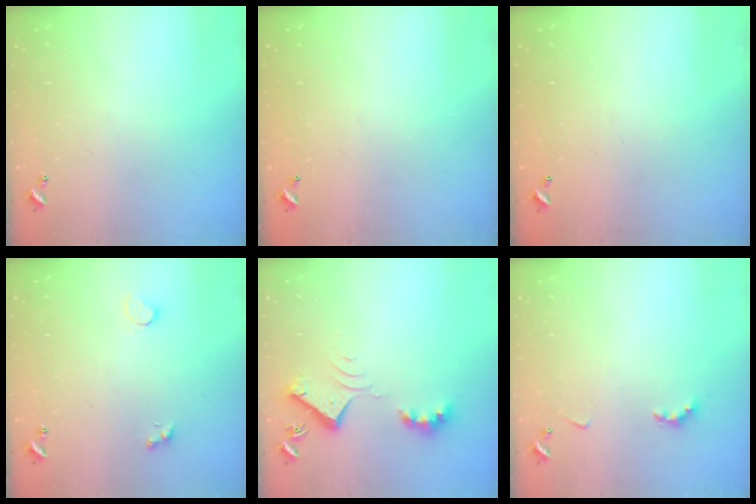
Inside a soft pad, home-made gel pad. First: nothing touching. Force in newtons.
{"total": 2.8, "press": 2.8, "slide": 0.1}
{"total": 2.8, "press": 2.8, "slide": 0.1}
{"total": 3.9, "press": 3.8, "slide": 1.1}
{"total": 8.2, "press": 8.1, "slide": 0.8}
{"total": 2.9, "press": 2.8, "slide": 0.6}